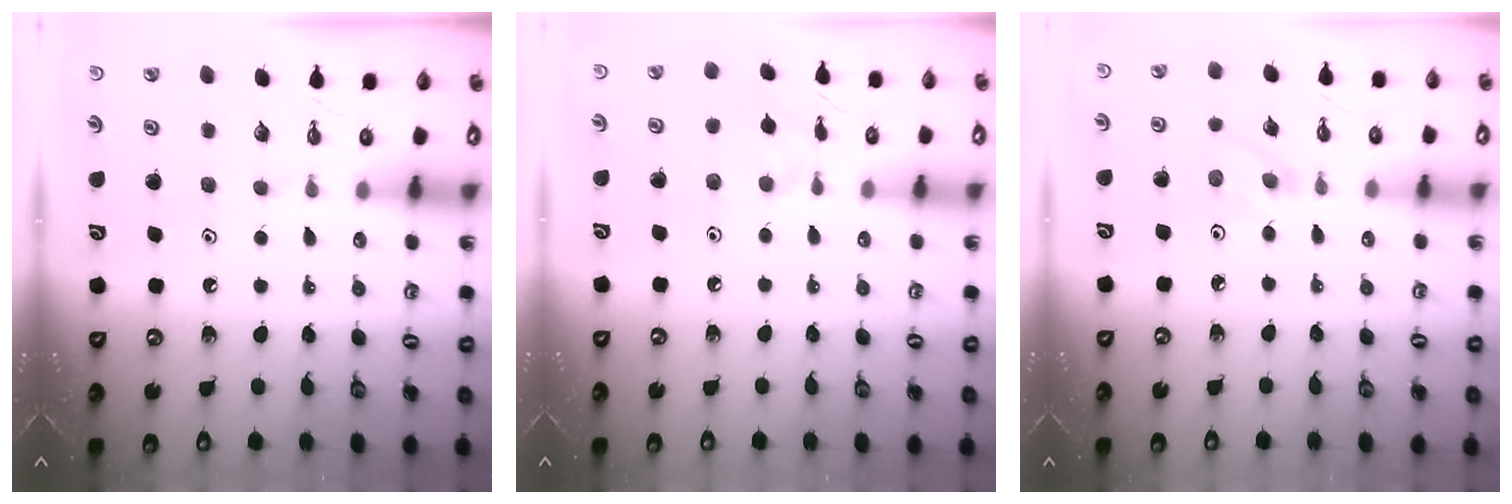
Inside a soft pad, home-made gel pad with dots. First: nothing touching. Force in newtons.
{"total": 2.4, "press": 2.3, "slide": 0.5}
{"total": 3.0, "press": 3.0, "slide": 0.4}